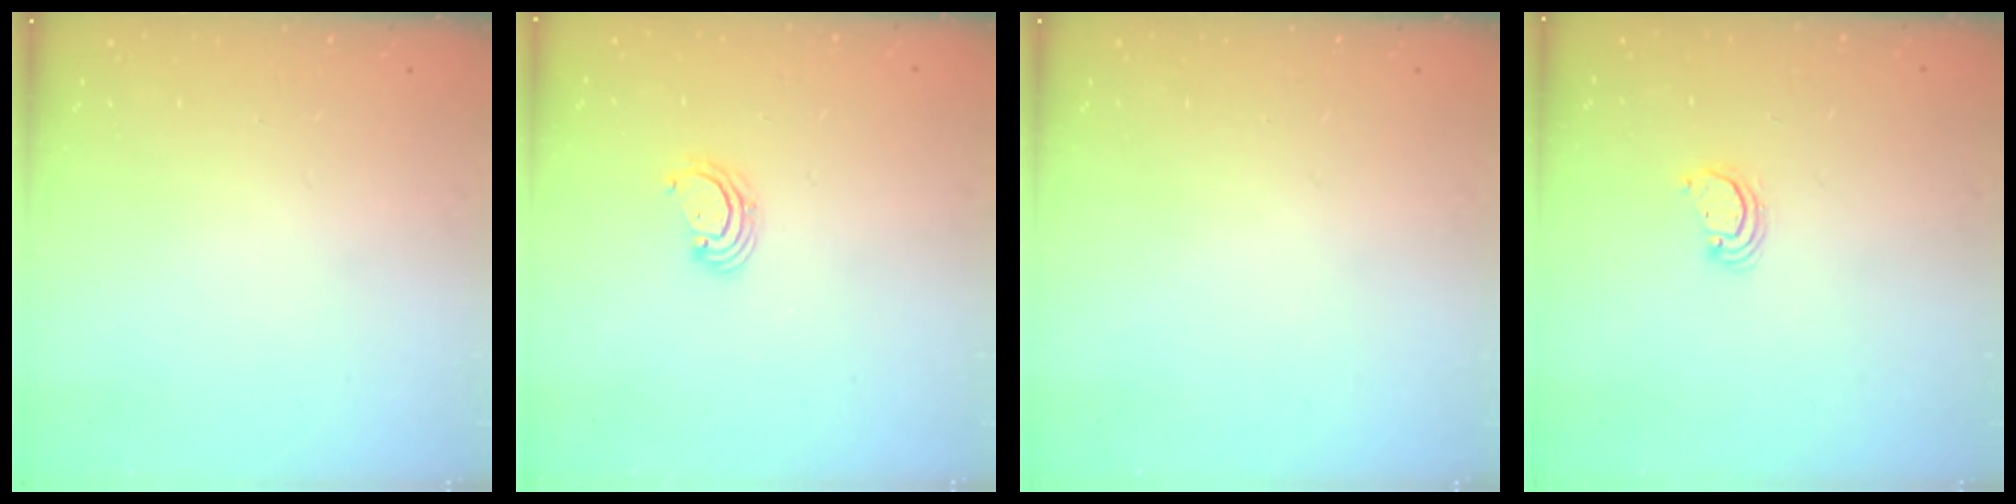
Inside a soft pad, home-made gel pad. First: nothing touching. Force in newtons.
{"total": 2.6, "press": 2.6, "slide": 0.2}
{"total": 0.0}
{"total": 2.7, "press": 2.7, "slide": 0.2}